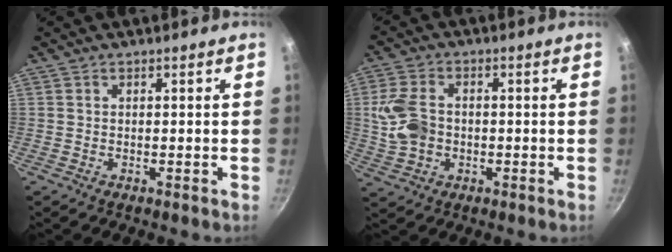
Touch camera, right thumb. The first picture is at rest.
{"total": 8.5, "force": [-0.3, 6.1, 5.9], "torque": [-0.117, 0.010, -0.005]}